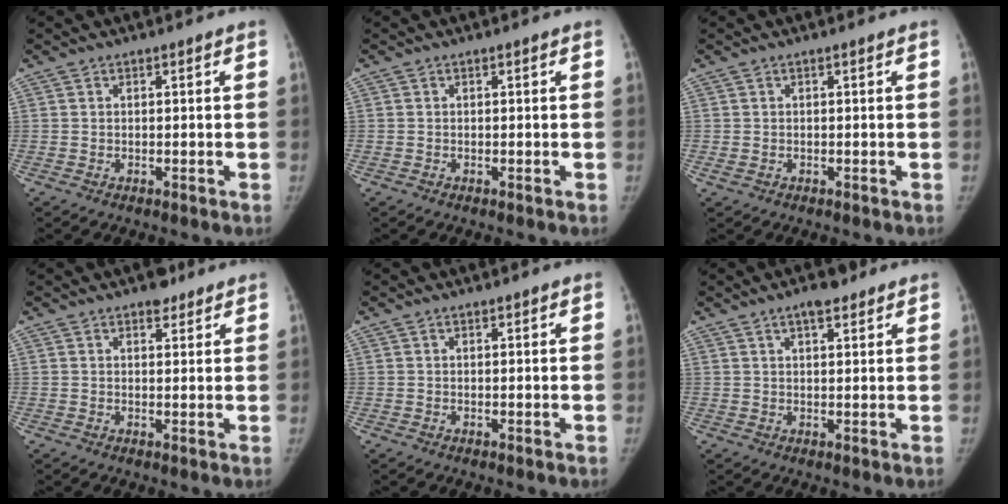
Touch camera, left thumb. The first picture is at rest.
{"total": 0.0}
{"total": 1.0, "force": [-0.1, 0.6, 0.8], "torque": [-0.022, 0.005, 0.003]}
{"total": 3.2, "force": [2.3, 1.7, 1.5], "torque": [-0.005, -0.012, 0.032]}
{"total": 0.6, "force": [0.5, 0.2, 0.3], "torque": [-0.003, -0.003, 0.007]}
{"total": 4.9, "force": [3.2, 1.8, 3.1], "torque": [-0.038, -0.013, 0.047]}